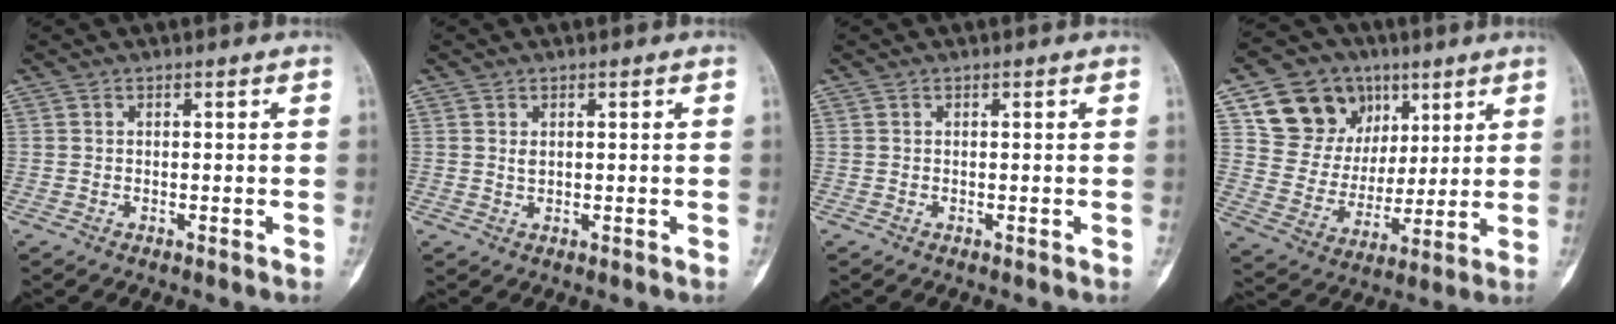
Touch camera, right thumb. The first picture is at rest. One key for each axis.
{"total": 0.8, "fx": 0.2, "fy": 0.4, "fz": 0.6, "tx": -0.014, "ty": 0.000, "tz": 0.006}
{"total": 0.0}
{"total": 17.0, "fx": 8.0, "fy": 13.4, "fz": 6.7, "tx": -0.076, "ty": -0.012, "tz": 0.150}